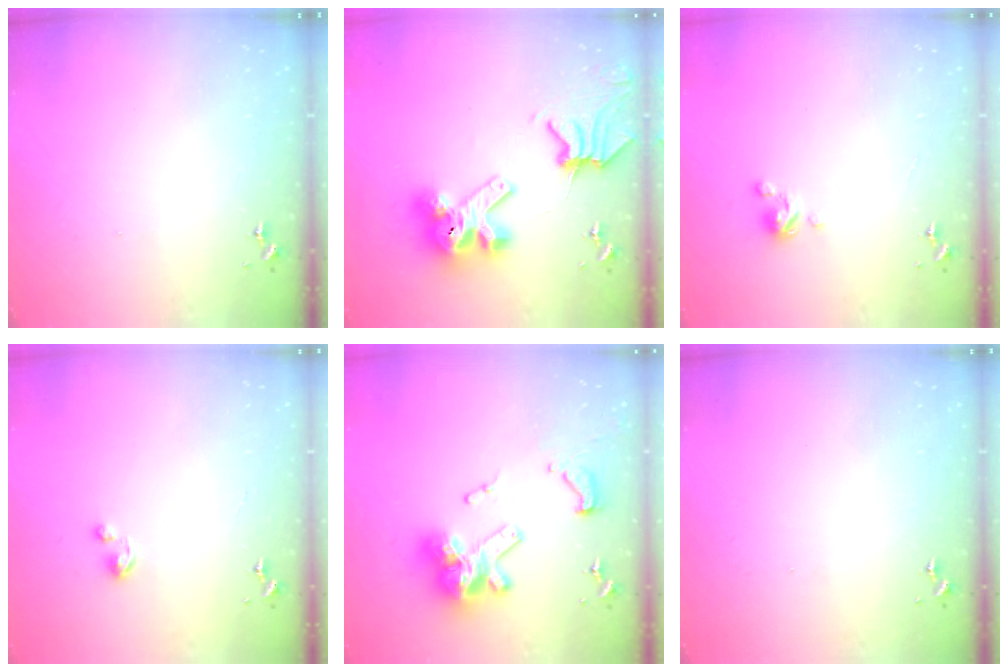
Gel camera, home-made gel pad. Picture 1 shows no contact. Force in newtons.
{"total": 12.8, "press": 12.6, "slide": 1.9}
{"total": 4.3, "press": 4.3, "slide": 0.3}
{"total": 2.3, "press": 2.3, "slide": 0.3}
{"total": 20.1, "press": 20.0, "slide": 1.8}
{"total": 0.0}